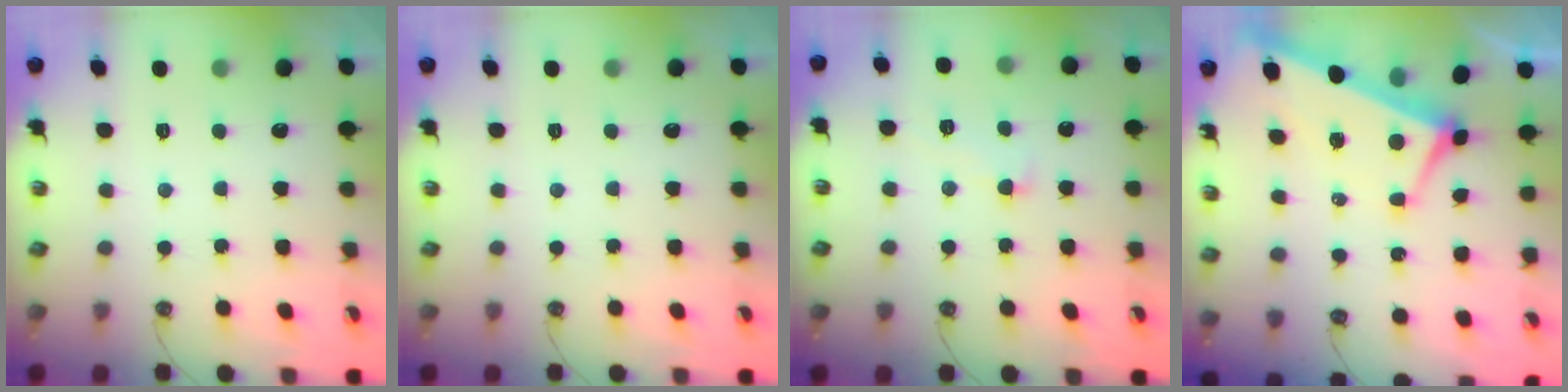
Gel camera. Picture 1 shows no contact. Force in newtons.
{"total": 0.0}
{"total": 1.2, "press": 1.2, "slide": 0.2}
{"total": 1.4, "press": 0.9, "slide": 1.0}